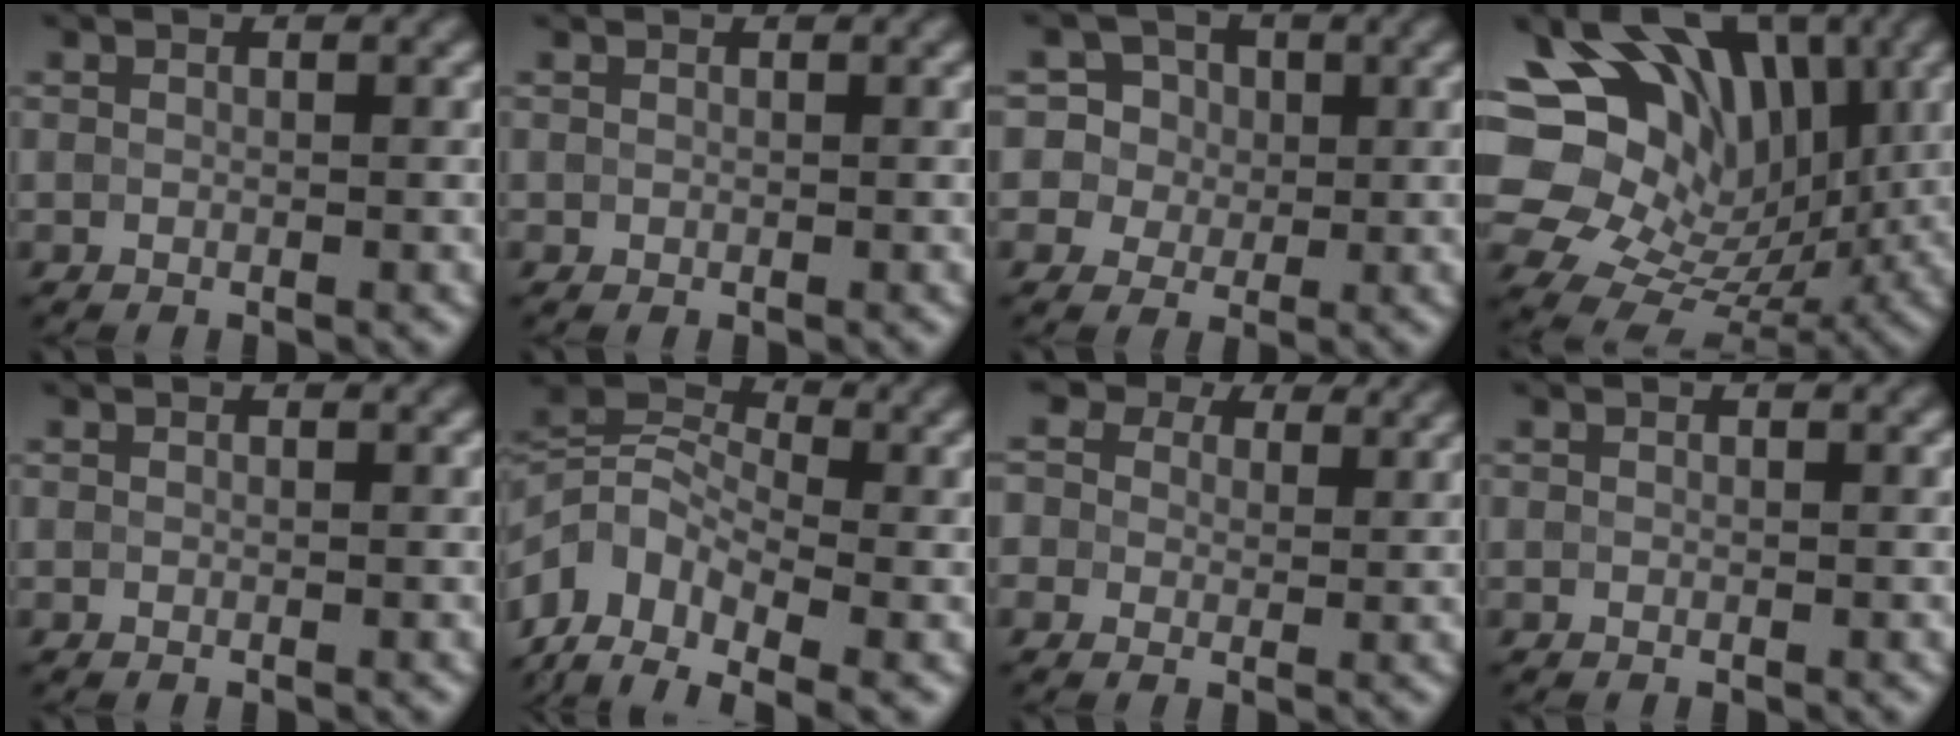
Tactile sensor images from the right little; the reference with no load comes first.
{"total": 0.5, "force": [0.3, 0.4, -0.1], "torque": [0.006, 0.000, 0.005]}
{"total": 6.4, "force": [2.5, 5.6, 1.9], "torque": [-0.032, 0.021, 0.024]}
{"total": 15.2, "force": [3.8, 11.0, 9.7], "torque": [-0.172, 0.027, 0.063]}
{"total": 0.0}
{"total": 7.8, "force": [-3.4, 5.2, 4.7], "torque": [-0.092, 0.012, -0.089]}
{"total": 9.7, "force": [5.7, 6.7, 4.0], "torque": [-0.089, 0.034, 0.069]}
{"total": 0.0}